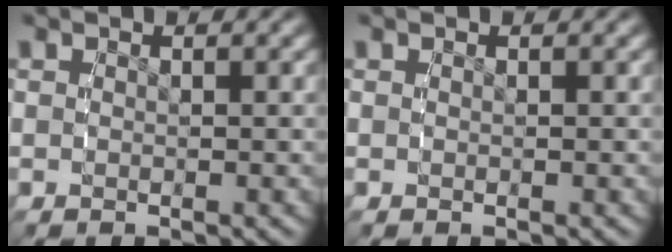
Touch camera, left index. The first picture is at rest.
{"total": 0.0}